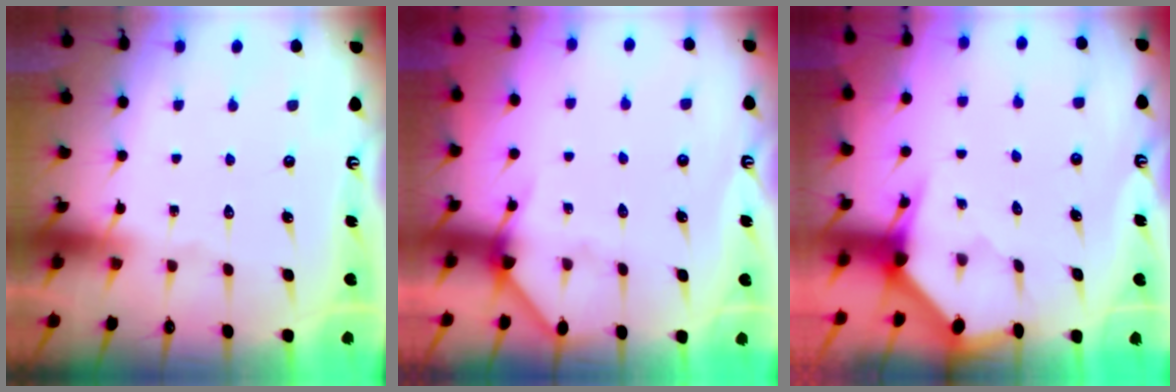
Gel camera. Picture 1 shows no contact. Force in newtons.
{"total": 4.7, "press": 4.6, "slide": 0.6}
{"total": 3.0, "press": 3.0, "slide": 0.2}